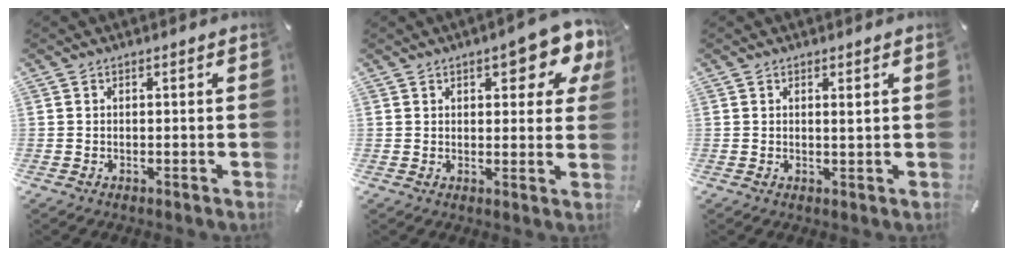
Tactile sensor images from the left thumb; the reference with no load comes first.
{"total": 9.0, "force": [5.1, 4.2, 6.2], "torque": [-0.071, -0.022, 0.083]}
{"total": 1.4, "force": [0.6, 0.2, 1.2], "torque": [-0.026, -0.001, 0.010]}